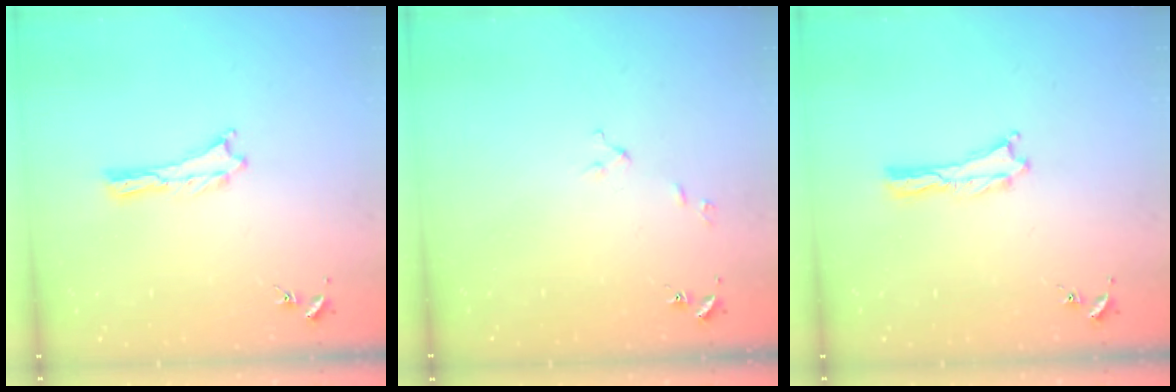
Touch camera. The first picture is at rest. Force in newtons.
{"total": 2.6, "press": 2.6, "slide": 0.3}
{"total": 0.0}